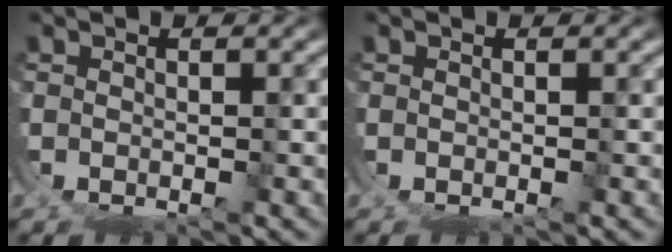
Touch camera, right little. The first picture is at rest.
{"total": 0.0}